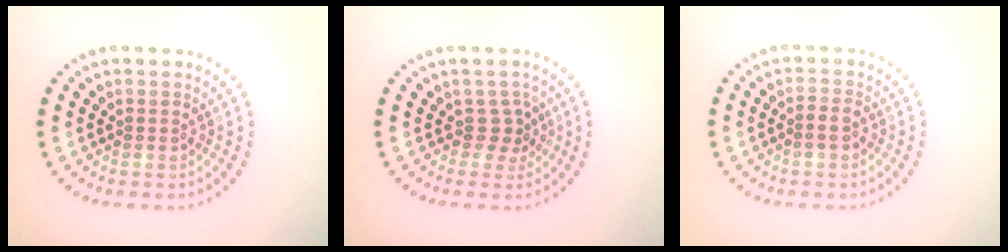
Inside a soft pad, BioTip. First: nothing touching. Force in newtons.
{"total": 1.8, "press": 1.3, "slide": 1.3}
{"total": 1.5, "press": 1.4, "slide": 0.4}